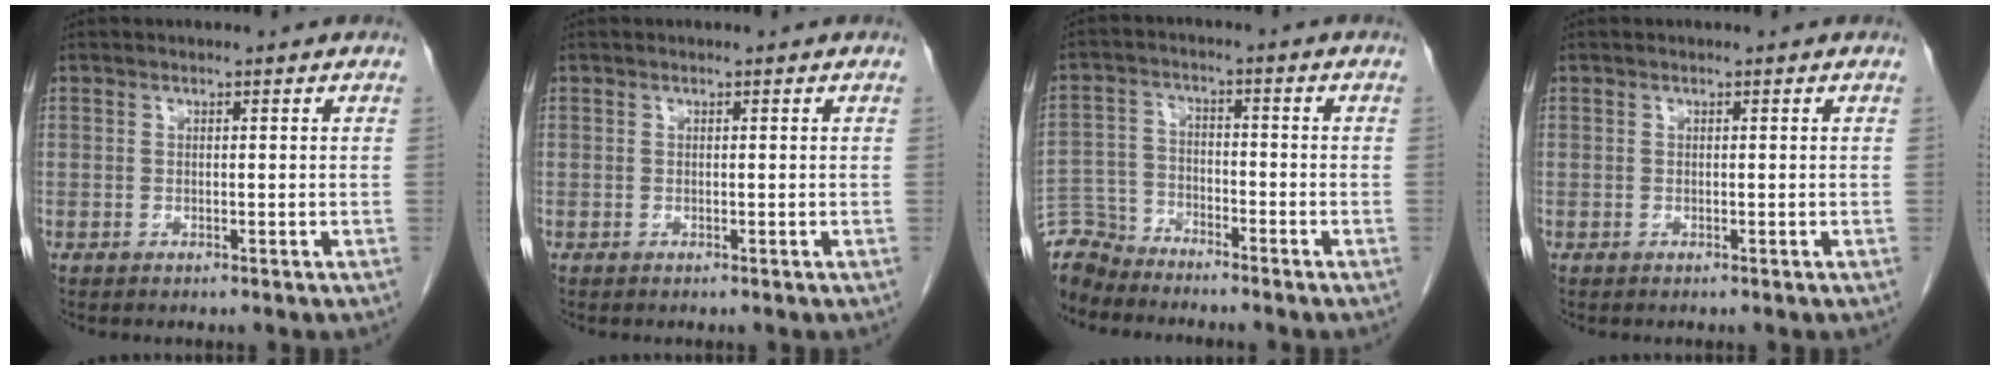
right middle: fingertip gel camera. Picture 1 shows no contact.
{"total": 0.0}
{"total": 6.6, "force": [-6.4, 1.3, -0.7], "torque": [0.015, 0.004, -0.129]}
{"total": 0.0}